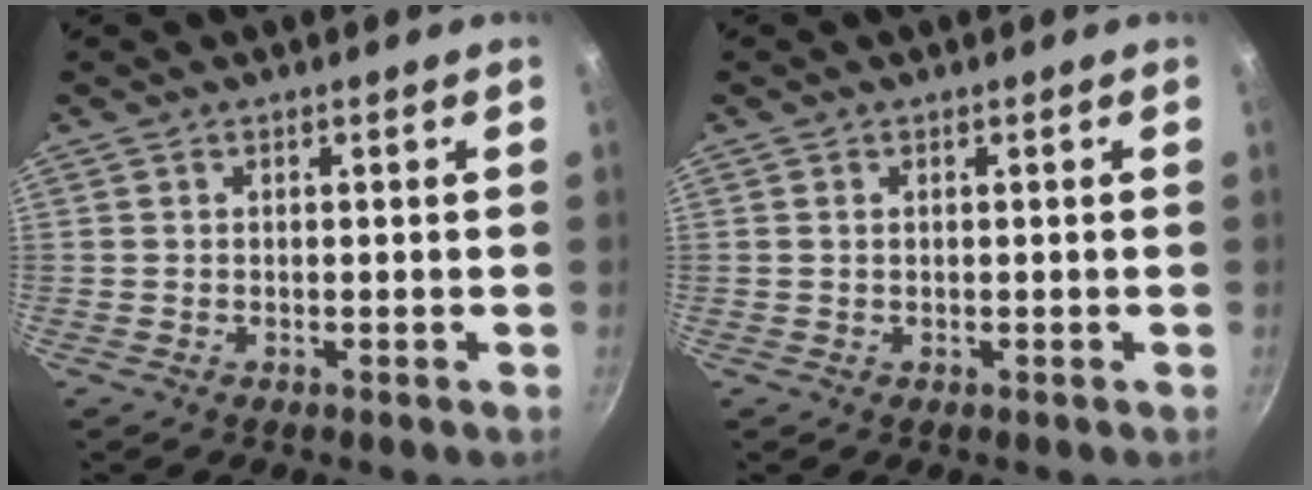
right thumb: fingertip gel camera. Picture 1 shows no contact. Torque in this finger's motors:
{"motor_torque": [-0.10, 0.03, -0.31, 0.21, 0.03]}